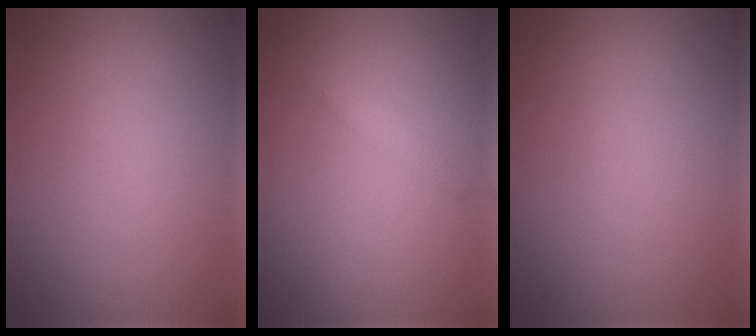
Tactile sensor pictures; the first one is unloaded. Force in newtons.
{"total": 0.9, "press": 0.9, "slide": 0.0}
{"total": 0.0}